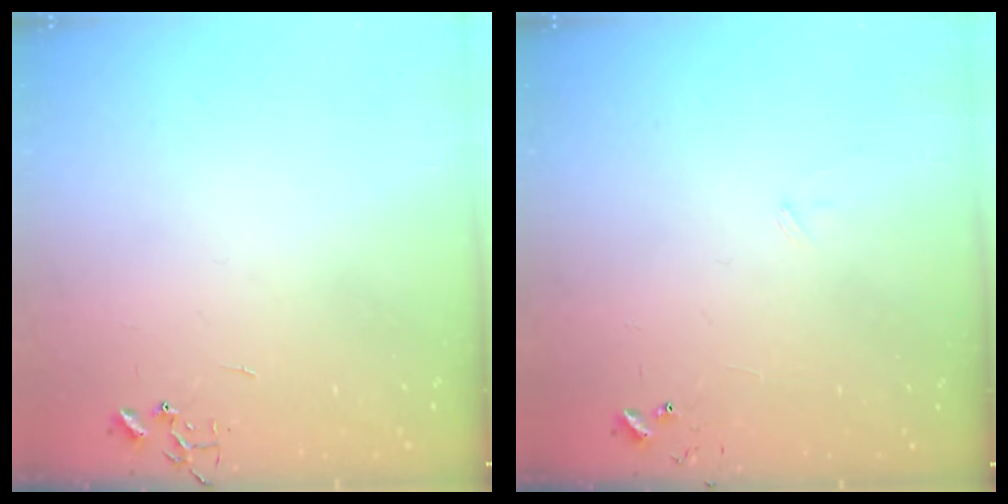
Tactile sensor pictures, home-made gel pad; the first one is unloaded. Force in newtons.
{"total": 5.8, "press": 5.8, "slide": 0.5}